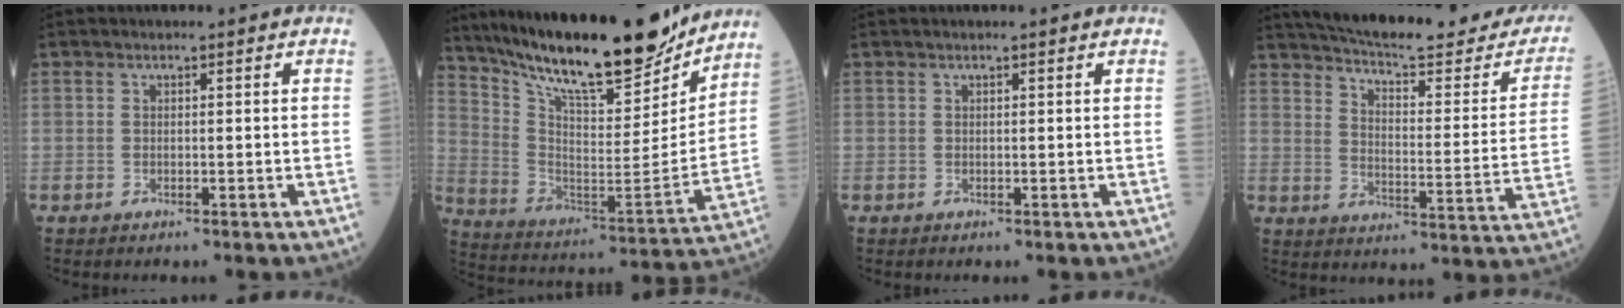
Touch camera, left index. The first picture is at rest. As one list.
[{"total": 24.6, "force": [20.8, 4.2, 12.5], "torque": [-0.221, -0.023, 0.329]}, {"total": 0.6, "force": [0.5, -0.1, 0.4], "torque": [-0.008, 0.010, 0.011]}, {"total": 26.6, "force": [23.9, 4.4, 10.8], "torque": [-0.157, -0.067, 0.295]}]